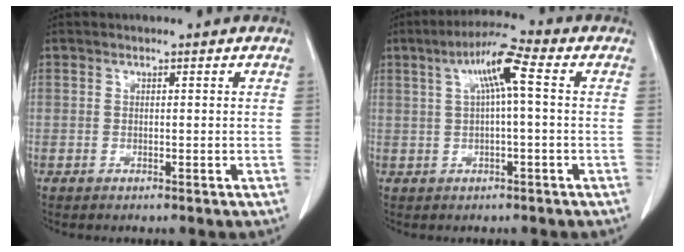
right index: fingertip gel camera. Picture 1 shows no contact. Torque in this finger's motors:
{"motor_torque": [0.82, 0.02, 0.33, 0.08]}